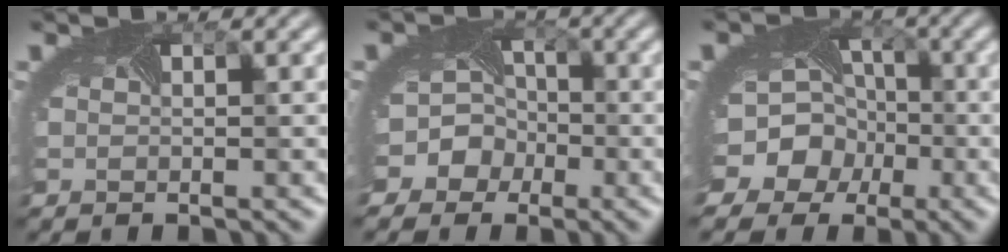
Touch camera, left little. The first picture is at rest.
{"total": 7.4, "force": [-2.9, 6.5, 1.9], "torque": [-0.025, 0.002, -0.072]}
{"total": 12.2, "force": [-4.0, 10.6, 4.4], "torque": [-0.099, -0.012, -0.088]}